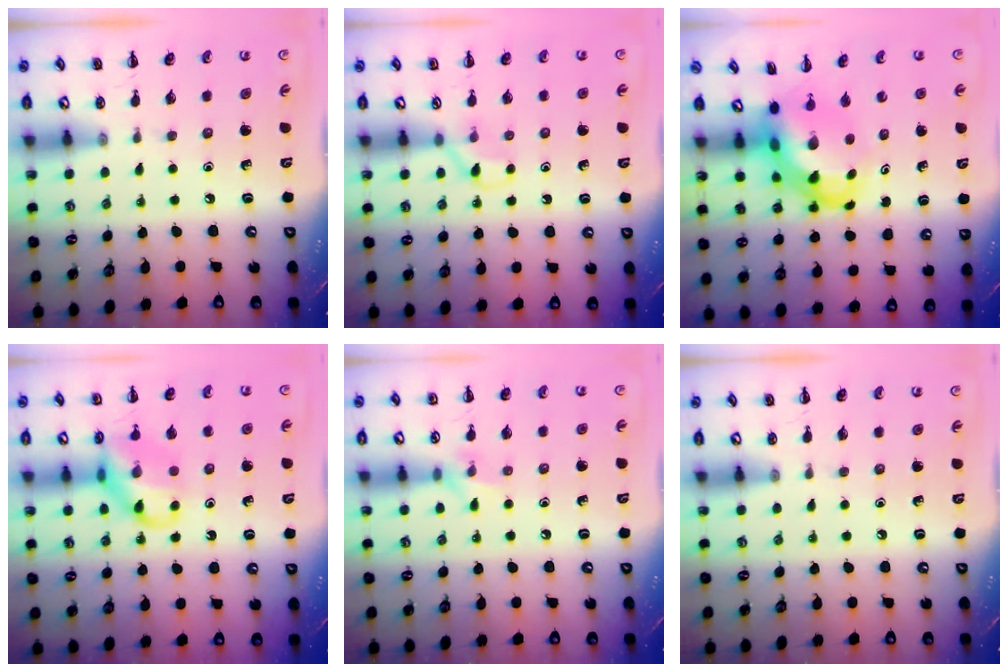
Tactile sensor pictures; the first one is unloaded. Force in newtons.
{"total": 3.7, "press": 3.4, "slide": 1.4}
{"total": 6.2, "press": 6.0, "slide": 1.6}
{"total": 13.1, "press": 12.9, "slide": 1.9}
{"total": 6.8, "press": 6.7, "slide": 1.3}
{"total": 0.0}